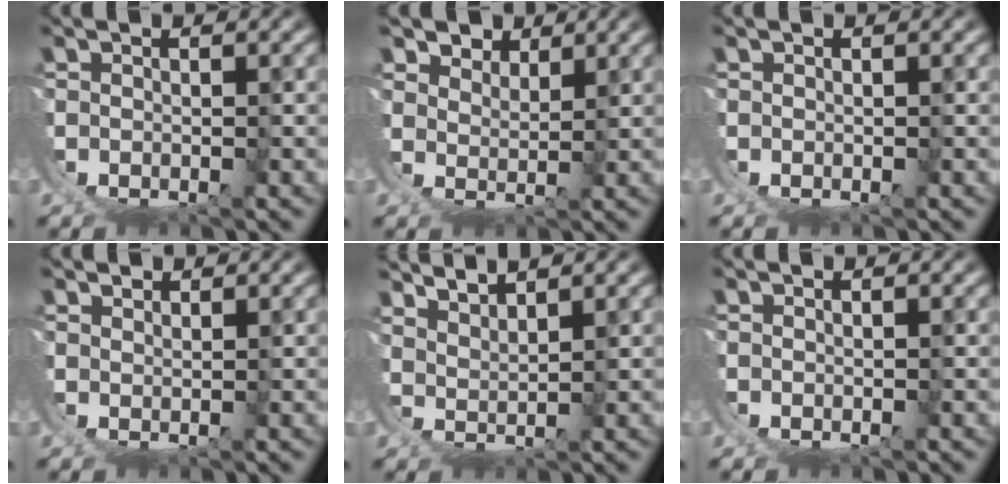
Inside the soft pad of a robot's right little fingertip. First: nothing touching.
{"total": 2.4, "force": [2.1, 0.4, 1.1], "torque": [-0.014, -0.010, 0.041]}
{"total": 0.0}
{"total": 1.3, "force": [0.9, -0.9, -0.1], "torque": [0.006, -0.003, 0.023]}
{"total": 2.8, "force": [2.3, 0.7, 1.4], "torque": [-0.036, -0.013, 0.044]}
{"total": 0.0}